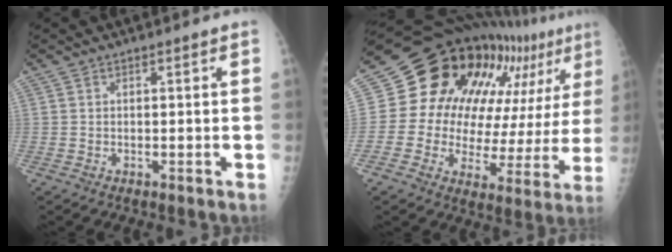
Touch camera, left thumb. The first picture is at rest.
{"total": 22.3, "force": [11.7, 10.8, 15.6], "torque": [-0.184, -0.018, 0.165]}